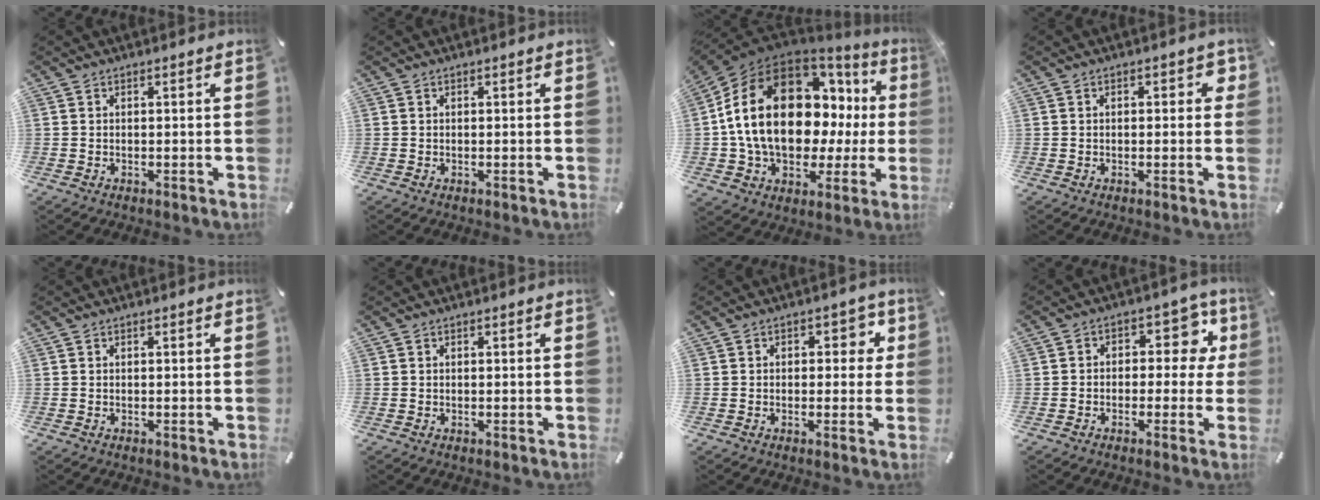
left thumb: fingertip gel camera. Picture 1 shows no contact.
{"total": 0.0}
{"total": 22.8, "force": [3.6, 15.3, 16.5], "torque": [-0.319, -0.026, 0.071]}
{"total": 1.9, "force": [0.1, 1.3, 1.4], "torque": [-0.010, 0.003, -0.003]}
{"total": 0.0}
{"total": 0.0}
{"total": 4.6, "force": [0.8, 3.3, 3.1], "torque": [-0.017, -0.005, 0.001]}
{"total": 8.9, "force": [1.6, 6.4, 6.0], "torque": [-0.070, -0.005, 0.024]}